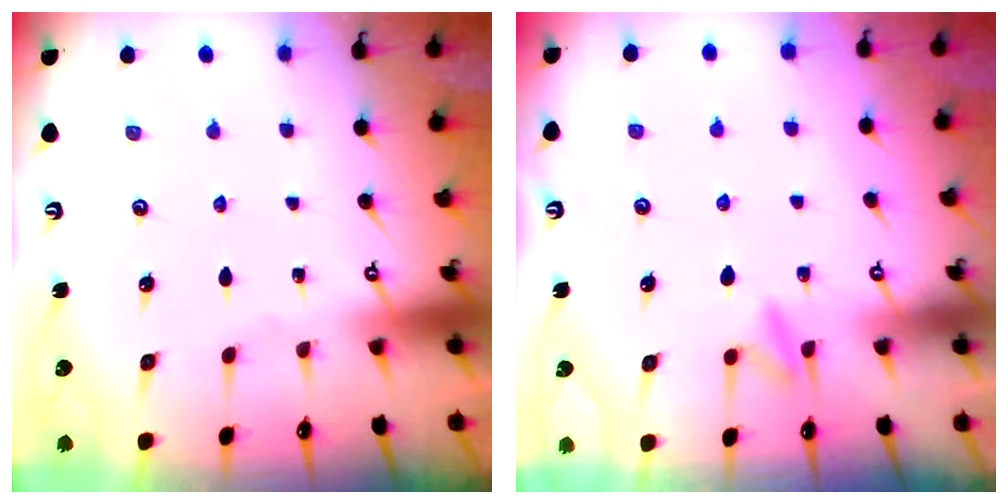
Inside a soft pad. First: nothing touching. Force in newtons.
{"total": 7.2, "press": 7.2, "slide": 0.7}